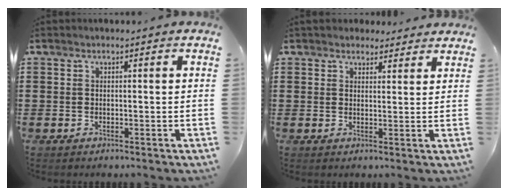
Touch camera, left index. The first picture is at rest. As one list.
[{"total": 2.8, "force": [2.6, 1.1, 0.2], "torque": [-0.002, -0.004, 0.047]}]